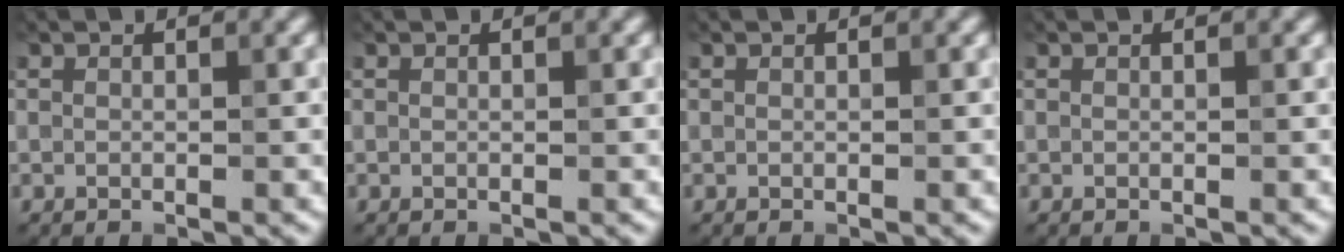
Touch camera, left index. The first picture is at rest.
{"total": 0.0}
{"total": 0.0}
{"total": 0.0}